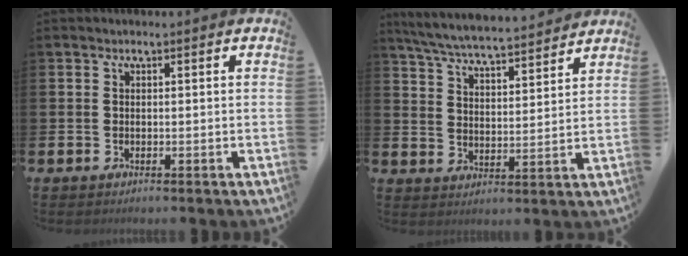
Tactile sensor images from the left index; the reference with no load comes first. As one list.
[{"total": 6.5, "force": [6.3, 0.5, 1.5], "torque": [-0.059, -0.043, 0.111]}]